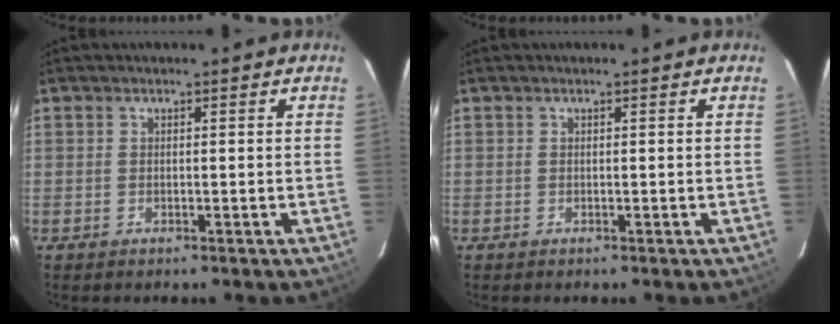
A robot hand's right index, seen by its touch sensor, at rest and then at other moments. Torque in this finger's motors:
{"motor_torque": [0.08, 0.03, 0.03, 0.01]}